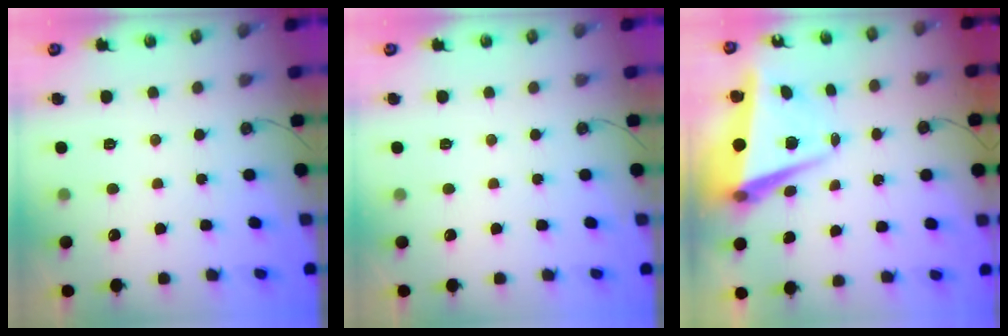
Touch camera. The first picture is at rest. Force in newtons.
{"total": 0.0}
{"total": 7.0, "press": 6.8, "slide": 1.9}